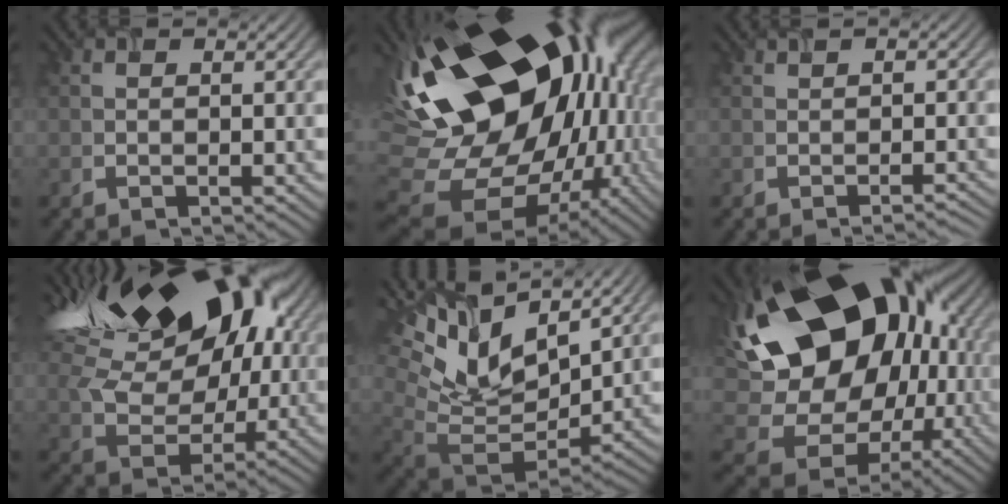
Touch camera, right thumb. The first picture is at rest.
{"total": 23.9, "force": [3.3, 15.4, 18.1], "torque": [-0.347, -0.055, 0.067]}
{"total": 1.6, "force": [-0.6, 0.2, 1.5], "torque": [-0.016, 0.005, -0.009]}
{"total": 20.6, "force": [7.9, 13.6, 13.3], "torque": [-0.264, 0.055, 0.145]}
{"total": 14.2, "force": [7.6, 6.8, 10.0], "torque": [-0.215, 0.008, 0.146]}
{"total": 23.3, "force": [4.3, 17.0, 15.4], "torque": [-0.304, 0.007, 0.093]}